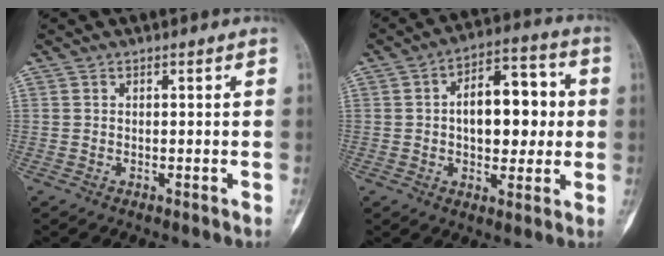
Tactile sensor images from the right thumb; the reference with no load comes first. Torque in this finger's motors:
{"motor_torque": [1.06, 1.34, 0.79, -0.92, 0.30]}